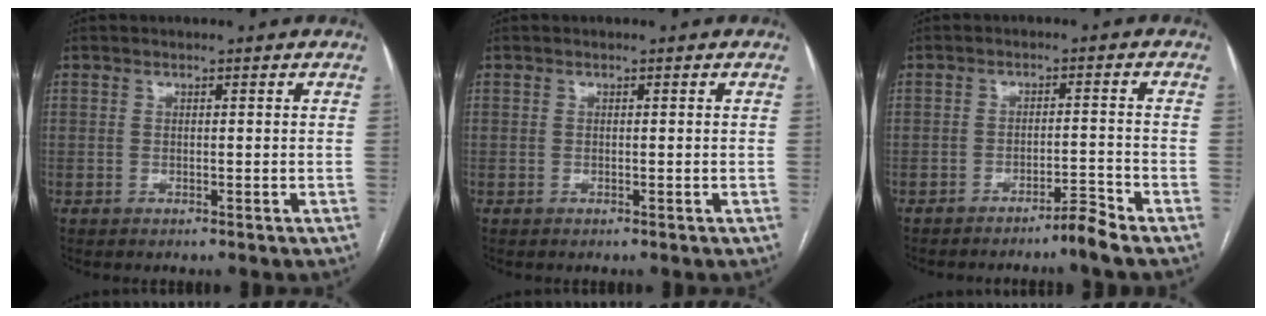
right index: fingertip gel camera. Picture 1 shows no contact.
{"total": 0.0}
{"total": 3.2, "force": [-2.7, -0.8, 1.4], "torque": [-0.018, -0.006, -0.048]}